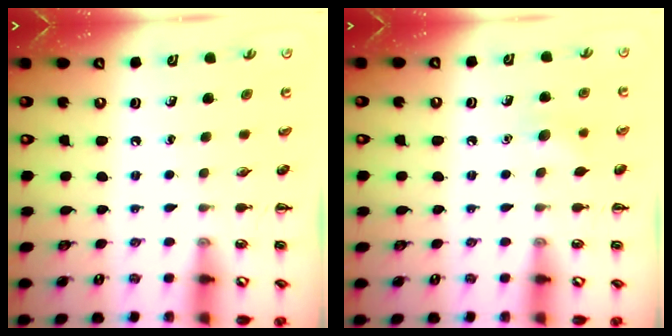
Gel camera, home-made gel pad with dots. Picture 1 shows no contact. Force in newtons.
{"total": 6.2, "press": 6.0, "slide": 1.5}